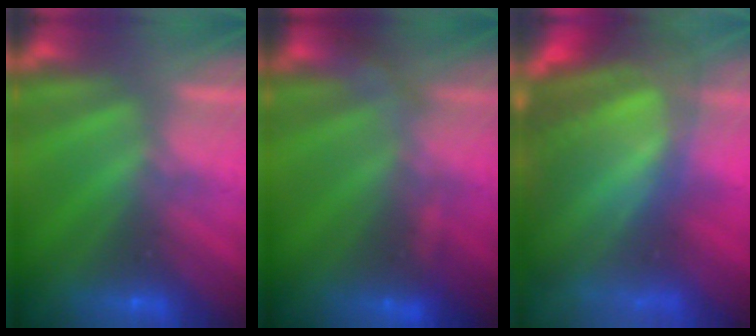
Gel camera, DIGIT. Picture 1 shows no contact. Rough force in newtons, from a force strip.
{"total": 2.9}
{"total": 9.0}